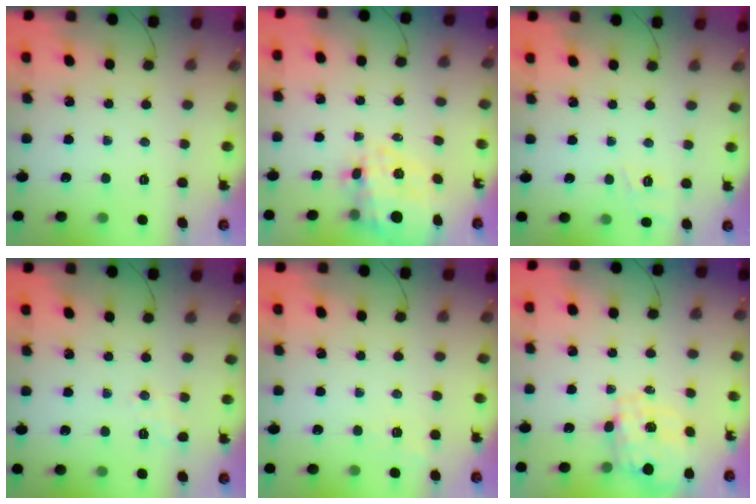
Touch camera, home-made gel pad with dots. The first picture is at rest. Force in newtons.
{"total": 7.7, "press": 7.1, "slide": 3.1}
{"total": 5.9, "press": 5.7, "slide": 1.5}
{"total": 1.4, "press": 0.7, "slide": 1.2}
{"total": 1.7, "press": 1.0, "slide": 1.3}
{"total": 1.5, "press": 1.5, "slide": 0.4}